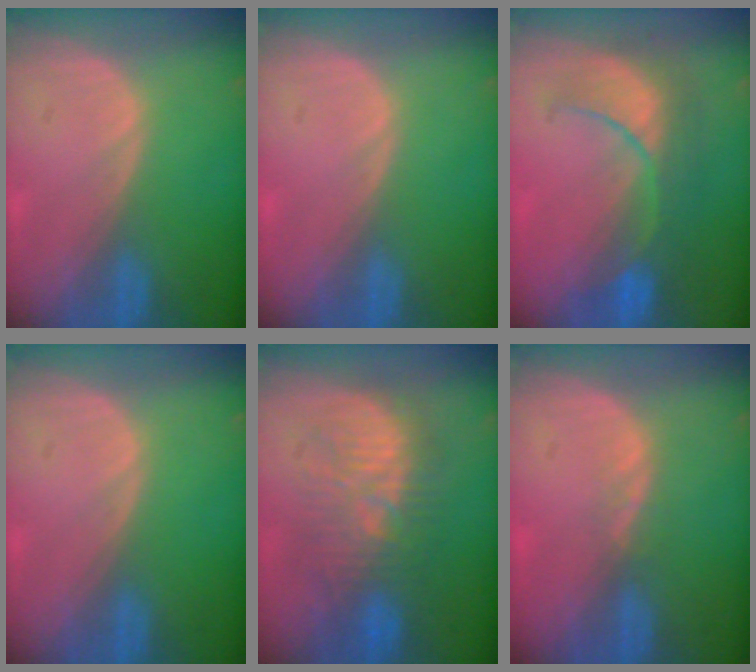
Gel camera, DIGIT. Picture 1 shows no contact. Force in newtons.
{"total": 0.0}
{"total": 8.2, "press": 8.1, "slide": 0.8}
{"total": 0.0}
{"total": 9.9, "press": 9.9, "slide": 0.3}
{"total": 1.5, "press": 1.2, "slide": 0.8}